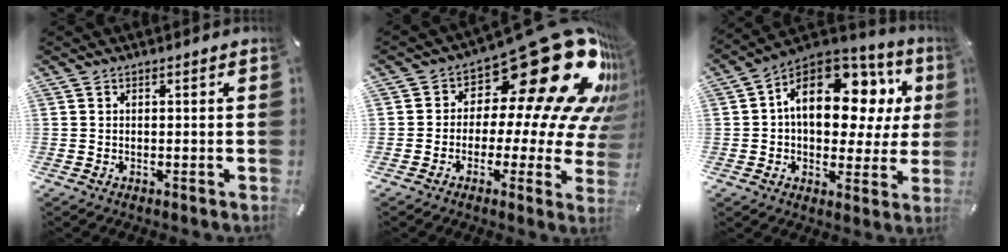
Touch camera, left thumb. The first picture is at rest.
{"total": 26.8, "force": [12.9, 11.7, 20.3], "torque": [-0.267, -0.114, 0.228]}
{"total": 19.0, "force": [5.9, 11.9, 13.6], "torque": [-0.206, -0.028, 0.098]}